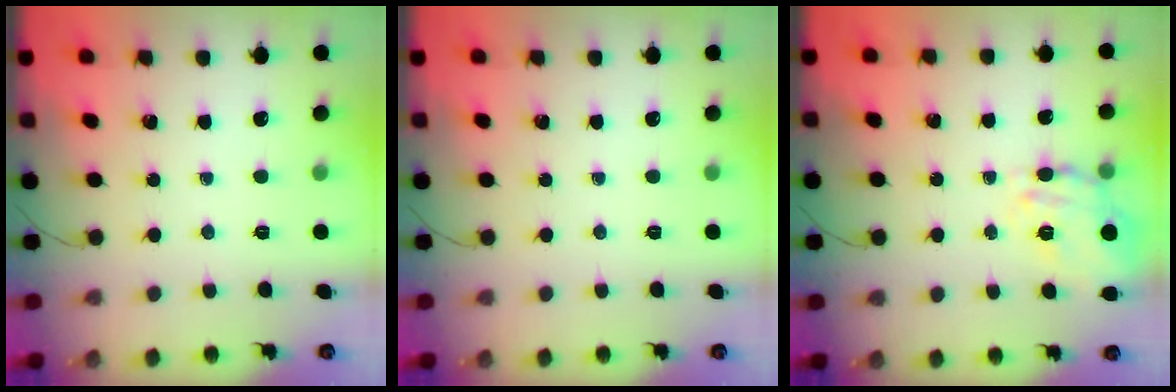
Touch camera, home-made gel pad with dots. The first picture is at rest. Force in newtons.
{"total": 0.0}
{"total": 9.6, "press": 9.4, "slide": 1.8}